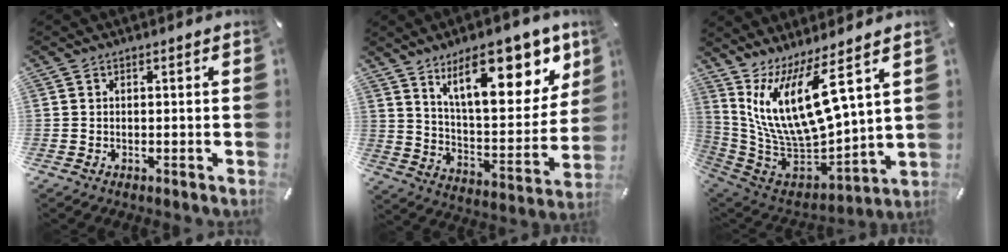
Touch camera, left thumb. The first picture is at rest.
{"total": 22.1, "force": [13.1, 9.3, 15.2], "torque": [-0.221, -0.069, 0.214]}
{"total": 19.4, "force": [8.3, 7.5, 15.9], "torque": [-0.335, -0.072, 0.141]}